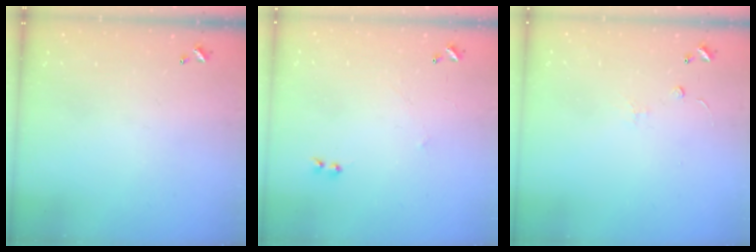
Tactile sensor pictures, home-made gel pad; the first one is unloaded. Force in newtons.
{"total": 1.2, "press": 1.2, "slide": 0.3}
{"total": 1.6, "press": 1.5, "slide": 0.4}